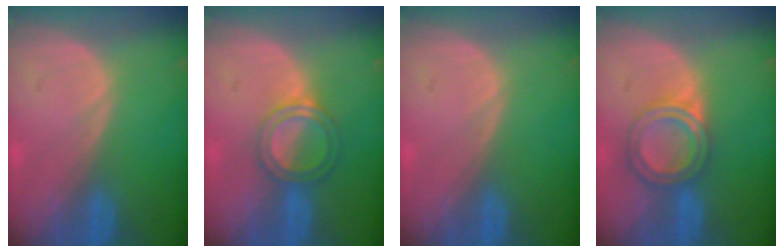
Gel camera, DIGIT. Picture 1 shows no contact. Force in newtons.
{"total": 5.1, "press": 4.6, "slide": 2.1}
{"total": 0.0}
{"total": 5.8, "press": 5.4, "slide": 2.3}